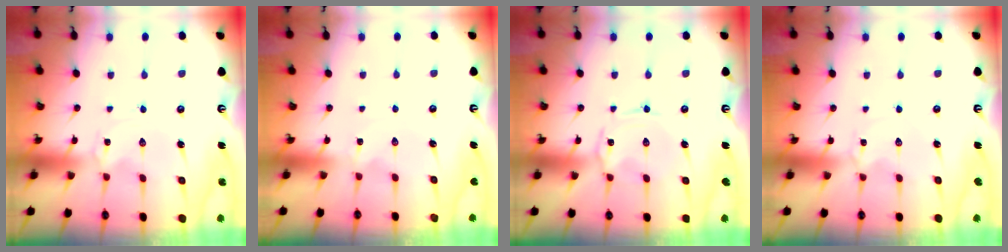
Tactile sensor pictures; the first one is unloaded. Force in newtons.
{"total": 0.7, "press": 0.7, "slide": 0.1}
{"total": 1.3, "press": 1.3, "slide": 0.2}
{"total": 1.8, "press": 1.8, "slide": 0.3}